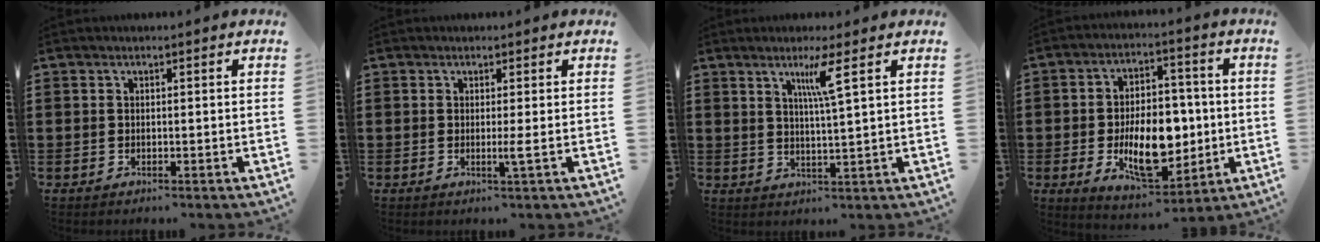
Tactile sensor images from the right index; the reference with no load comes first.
{"total": 2.0, "force": [-0.3, -0.4, 1.9], "torque": [-0.033, -0.008, -0.008]}
{"total": 4.6, "force": [2.4, -0.6, 3.9], "torque": [-0.075, -0.008, 0.035]}
{"total": 11.9, "force": [-2.0, 6.8, 9.6], "torque": [-0.159, -0.005, -0.036]}